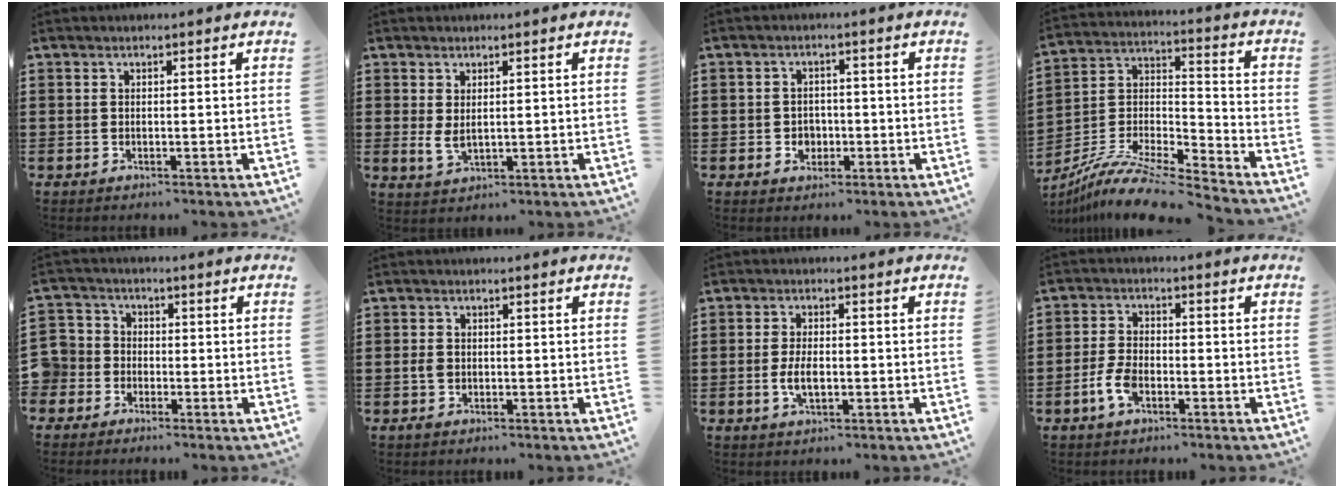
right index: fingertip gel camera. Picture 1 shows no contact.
{"total": 2.6, "force": [0.7, 1.2, 2.2], "torque": [-0.051, -0.001, 0.013]}
{"total": 2.5, "force": [-0.8, 2.1, 1.1], "torque": [-0.029, 0.000, -0.018]}
{"total": 10.9, "force": [-9.7, 1.5, 4.7], "torque": [-0.097, 0.012, -0.198]}
{"total": 4.3, "force": [-2.2, 3.7, 0.4], "torque": [-0.048, -0.001, -0.054]}
{"total": 1.7, "force": [-0.5, 1.1, 1.1], "torque": [-0.032, -0.003, -0.011]}
{"total": 4.0, "force": [-0.7, 1.8, 3.5], "torque": [-0.075, -0.002, -0.015]}
{"total": 4.7, "force": [-2.1, 2.2, 3.5], "torque": [-0.089, -0.006, -0.042]}